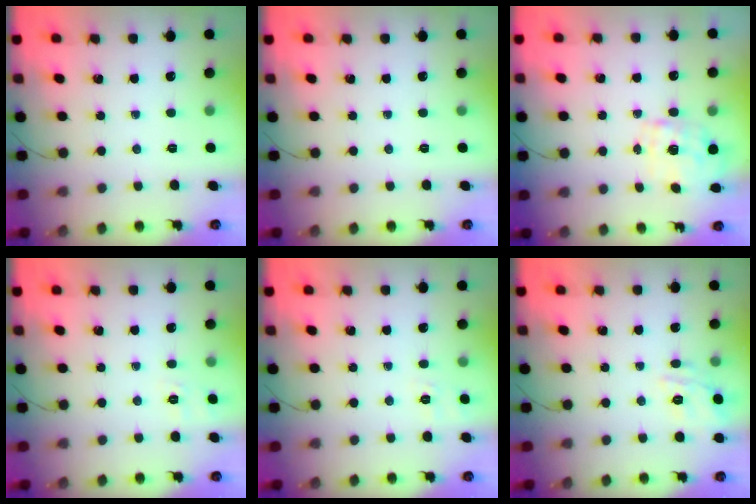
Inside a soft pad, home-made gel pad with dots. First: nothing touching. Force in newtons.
{"total": 0.0}
{"total": 2.3, "press": 2.3, "slide": 0.3}
{"total": 2.7, "press": 2.1, "slide": 1.6}
{"total": 2.7, "press": 2.1, "slide": 1.6}
{"total": 10.7, "press": 10.6, "slide": 1.0}